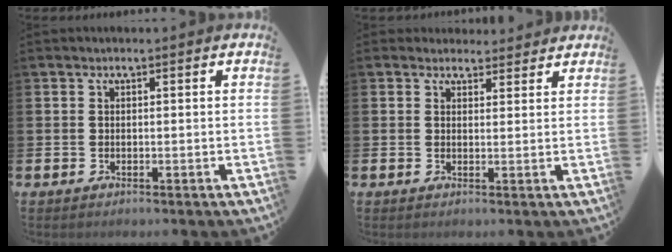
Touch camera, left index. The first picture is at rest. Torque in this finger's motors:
{"motor_torque": [0.99, -1.15, 0.15, -0.01]}